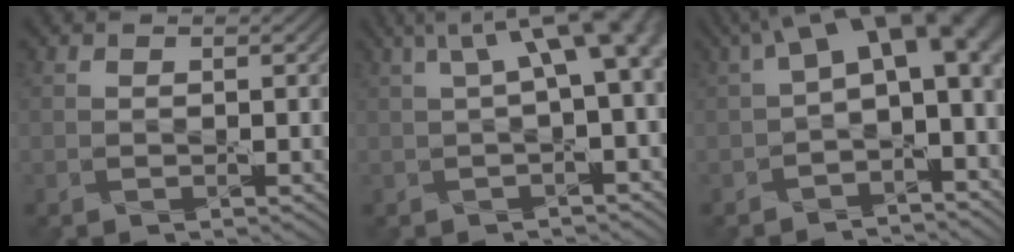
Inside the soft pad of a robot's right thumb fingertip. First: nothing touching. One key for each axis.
{"total": 8.8, "fx": 2.3, "fy": 2.8, "fz": 8.0, "tx": -0.111, "ty": 0.019, "tz": 0.039}
{"total": 12.2, "fx": 1.8, "fy": 6.3, "fz": 10.3, "tx": -0.155, "ty": -0.006, "tz": 0.035}